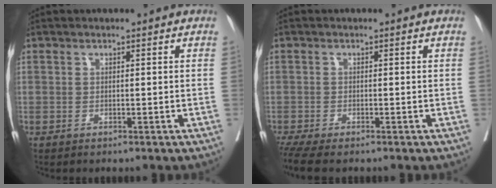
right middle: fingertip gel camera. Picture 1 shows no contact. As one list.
[{"total": 5.2, "force": [-4.1, 0.9, 2.9], "torque": [-0.051, -0.011, -0.073]}]